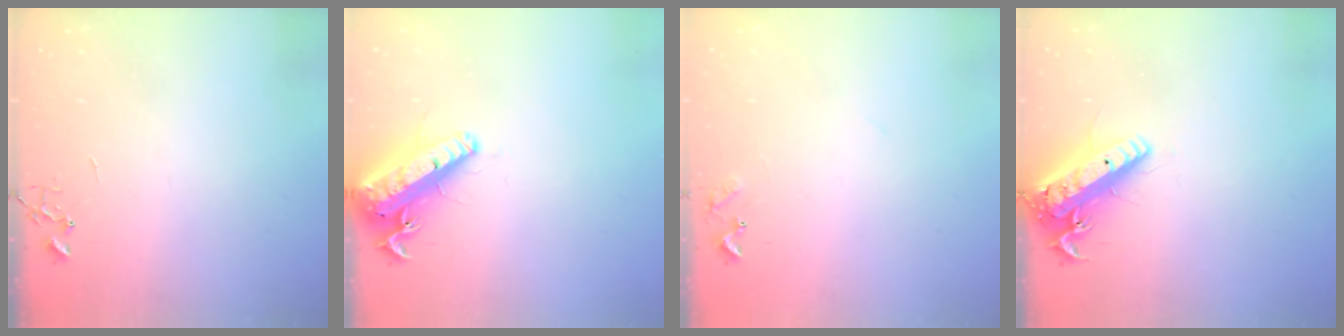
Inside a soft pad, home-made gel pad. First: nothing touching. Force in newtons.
{"total": 17.1, "press": 16.8, "slide": 3.4}
{"total": 7.8, "press": 7.8, "slide": 0.5}
{"total": 17.6, "press": 17.2, "slide": 3.6}